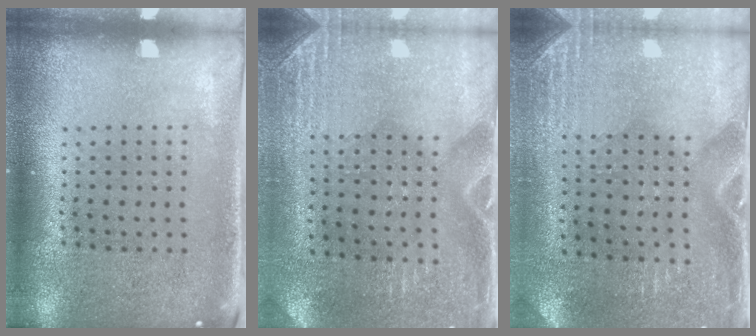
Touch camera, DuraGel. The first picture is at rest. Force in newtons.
{"total": 2.9, "press": 2.6, "slide": 1.2}
{"total": 2.9, "press": 2.5, "slide": 1.3}